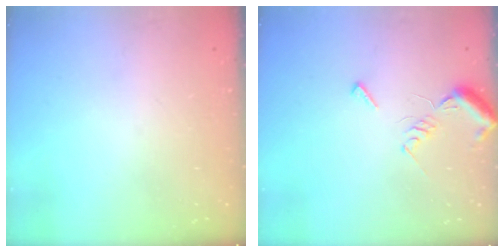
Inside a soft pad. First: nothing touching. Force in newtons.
{"total": 7.2, "press": 7.2, "slide": 0.7}